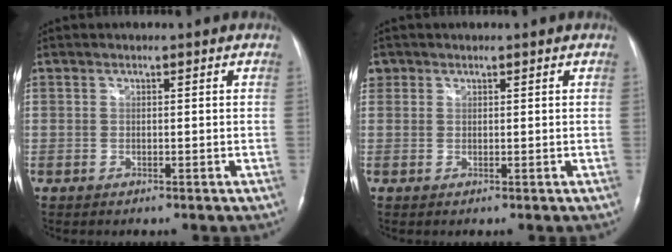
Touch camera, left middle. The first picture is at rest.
{"total": 1.9, "force": [1.1, 1.6, 0.1], "torque": [0.007, 0.008, 0.018]}